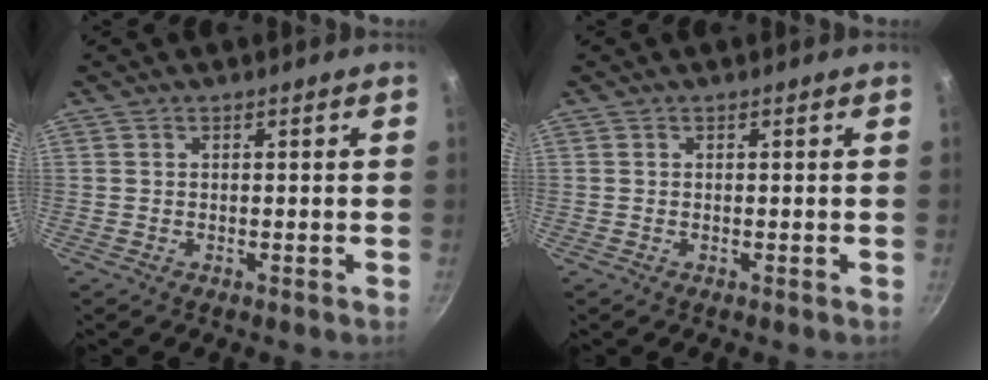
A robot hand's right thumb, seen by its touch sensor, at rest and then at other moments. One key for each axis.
{"total": 0.0}